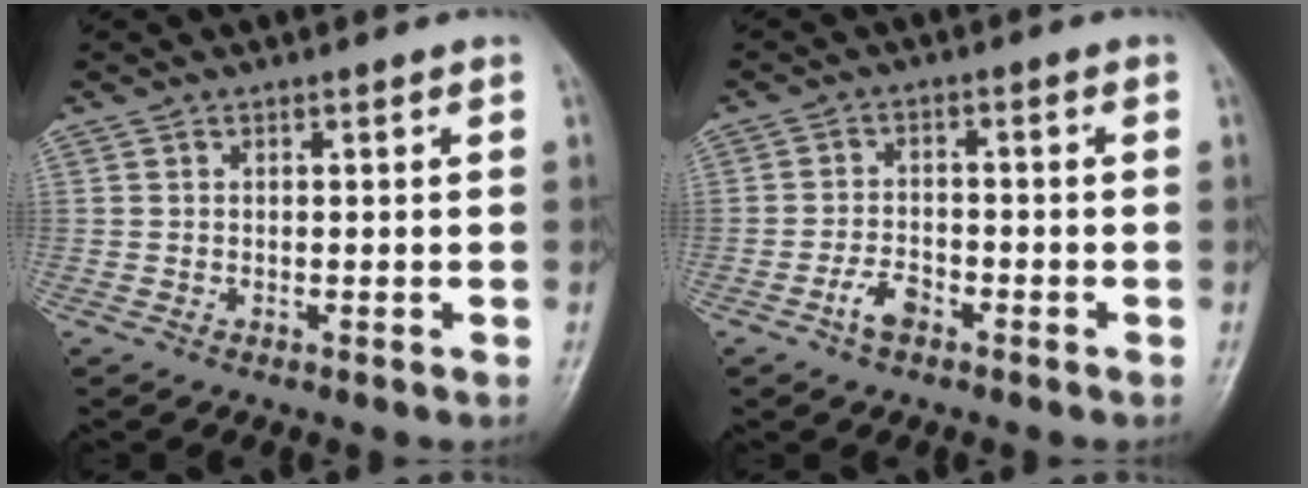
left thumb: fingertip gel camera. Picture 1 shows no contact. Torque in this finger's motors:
{"motor_torque": [0.27, 0.65, 0.42, 0.33, 0.00]}